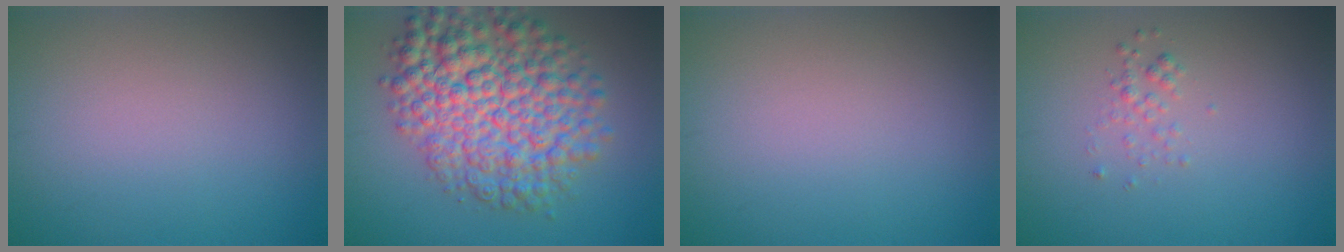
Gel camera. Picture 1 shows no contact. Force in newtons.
{"total": 9.9, "press": 9.9, "slide": 0.2}
{"total": 0.0}
{"total": 1.0, "press": 1.0, "slide": 0.1}